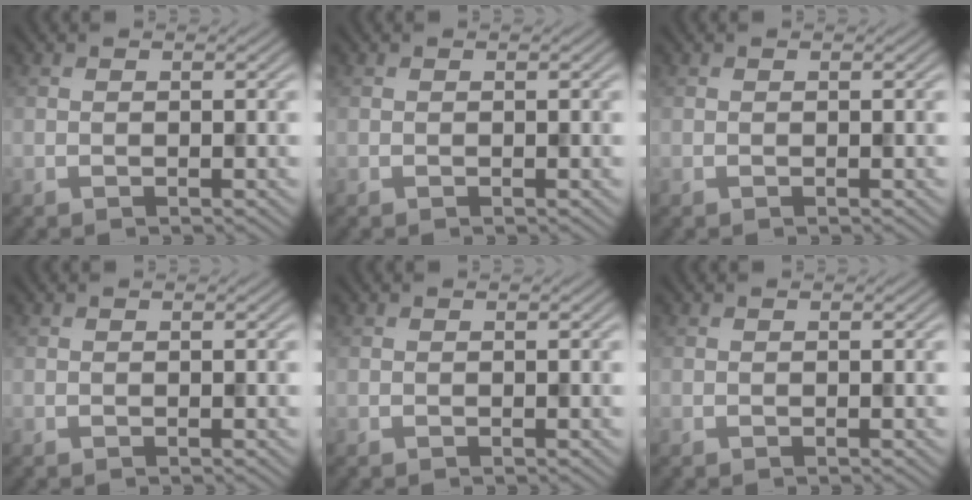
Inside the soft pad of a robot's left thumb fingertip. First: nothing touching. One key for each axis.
{"total": 0.0}
{"total": 0.0}
{"total": 0.0}
{"total": 0.0}
{"total": 0.0}